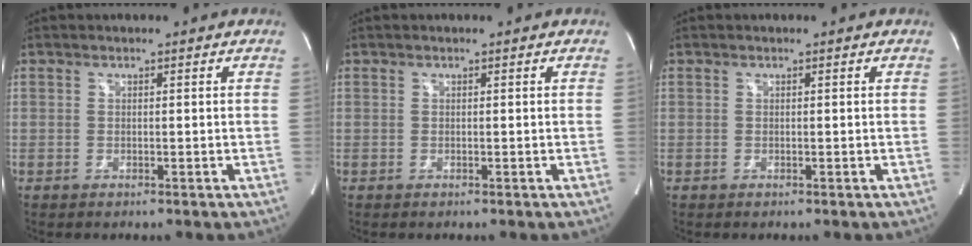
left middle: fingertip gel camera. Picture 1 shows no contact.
{"total": 0.0}
{"total": 0.0}